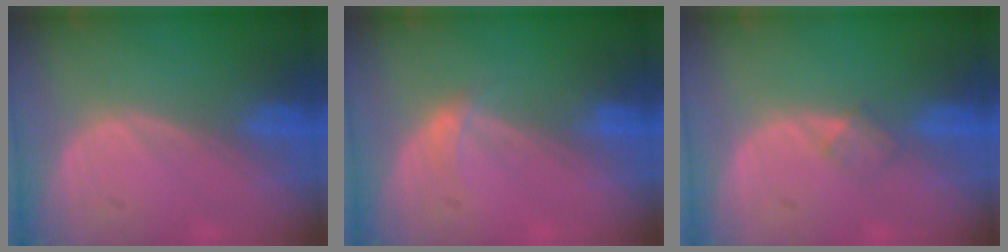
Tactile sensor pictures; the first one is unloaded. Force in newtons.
{"total": 1.2, "press": 1.2, "slide": 0.1}
{"total": 1.8, "press": 1.8, "slide": 0.2}